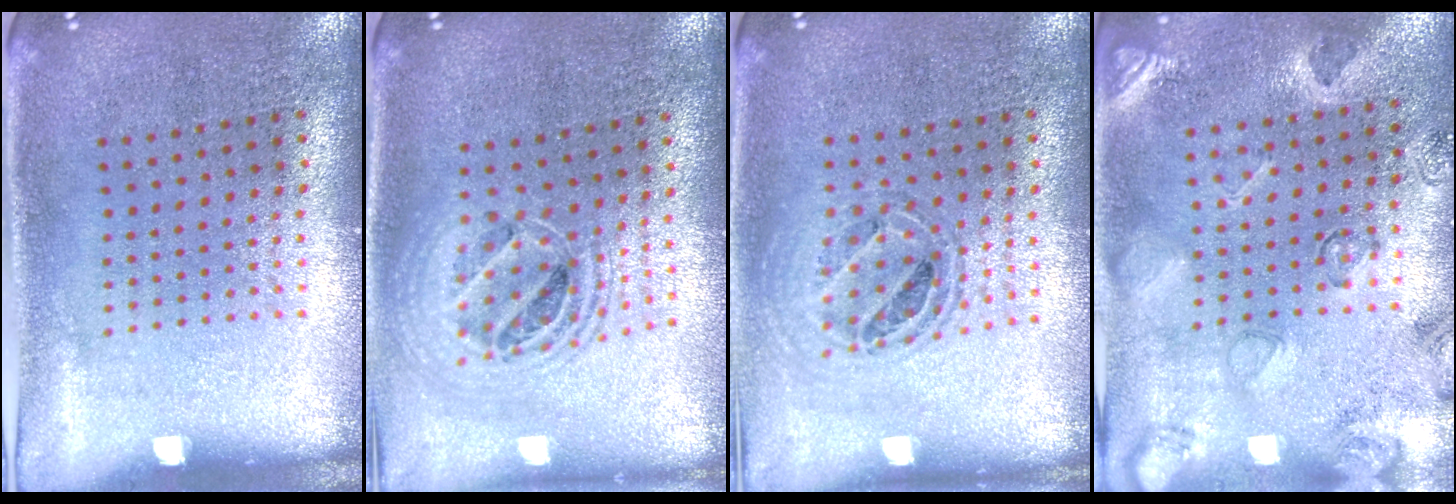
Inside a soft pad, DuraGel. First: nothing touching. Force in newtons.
{"total": 1.9, "press": 1.6, "slide": 1.1}
{"total": 0.8, "press": 0.8, "slide": 0.1}
{"total": 2.4, "press": 1.9, "slide": 1.5}